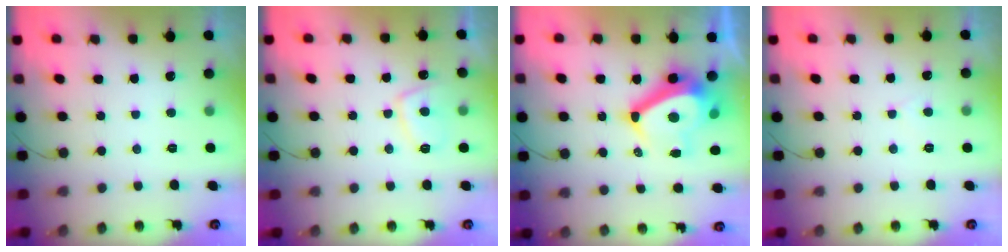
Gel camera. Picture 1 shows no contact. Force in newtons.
{"total": 7.4, "press": 7.2, "slide": 1.3}
{"total": 13.3, "press": 12.8, "slide": 3.7}
{"total": 1.7, "press": 1.7, "slide": 0.2}